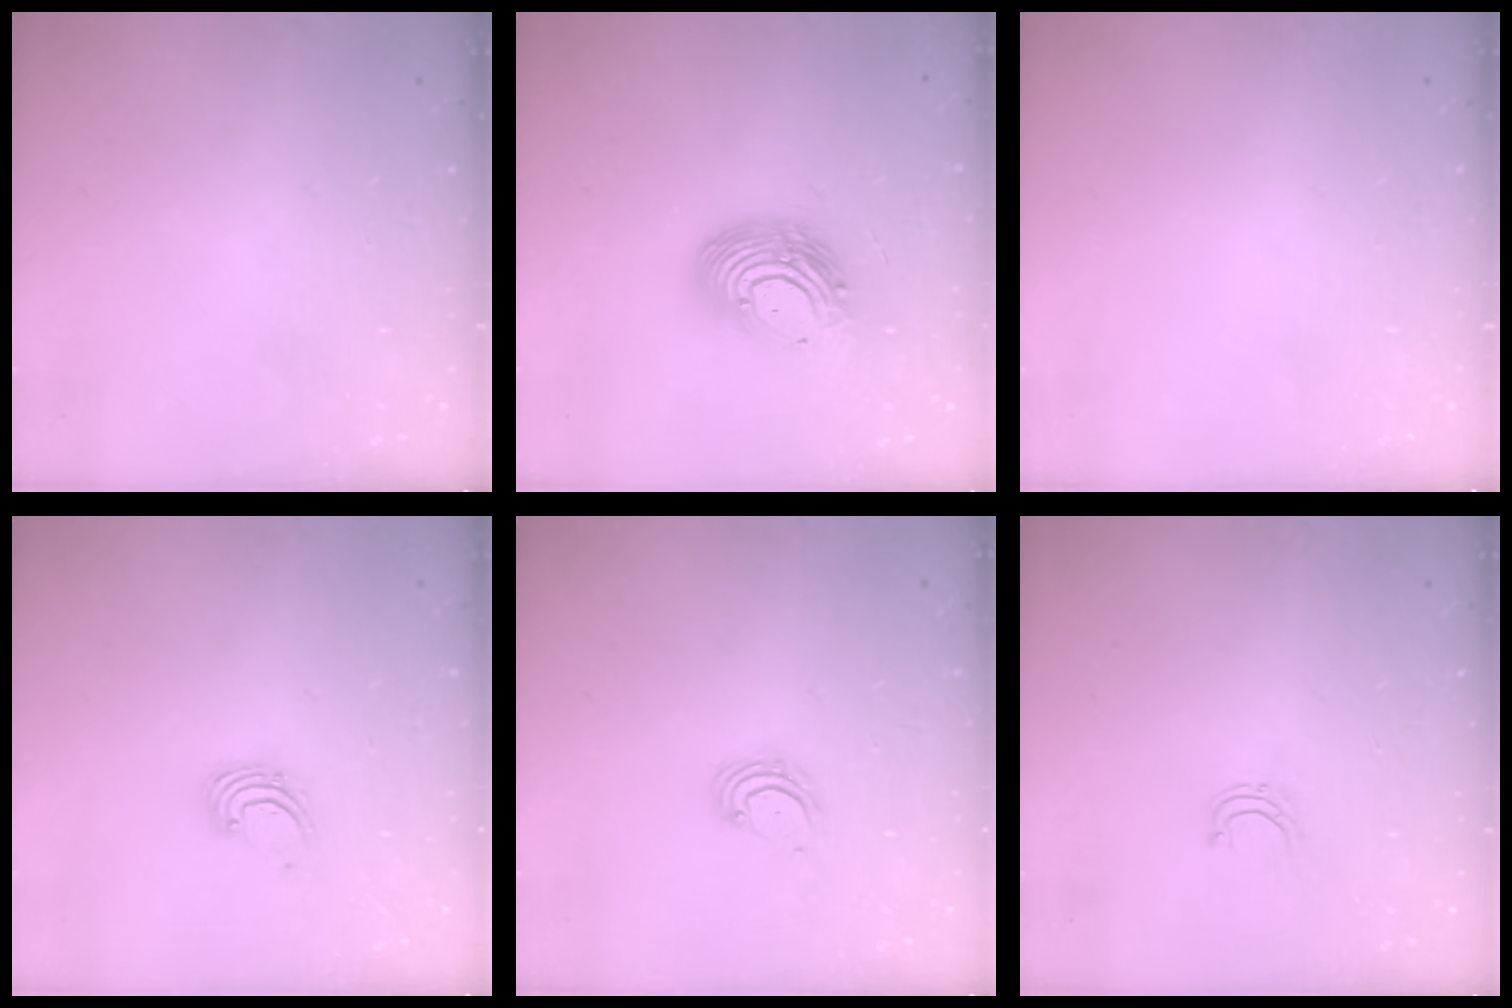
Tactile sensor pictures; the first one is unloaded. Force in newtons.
{"total": 14.5, "press": 14.4, "slide": 1.3}
{"total": 0.0}
{"total": 2.3, "press": 2.3, "slide": 0.2}
{"total": 4.2, "press": 4.2, "slide": 0.5}
{"total": 4.3, "press": 4.3, "slide": 0.3}